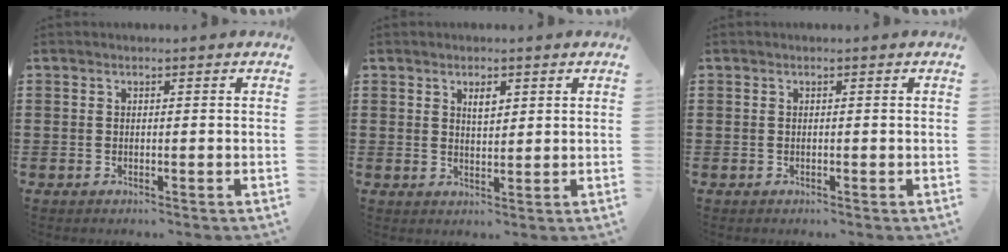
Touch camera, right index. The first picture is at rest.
{"total": 2.3, "force": [1.2, 1.0, 1.7], "torque": [-0.029, -0.001, 0.019]}
{"total": 0.0}